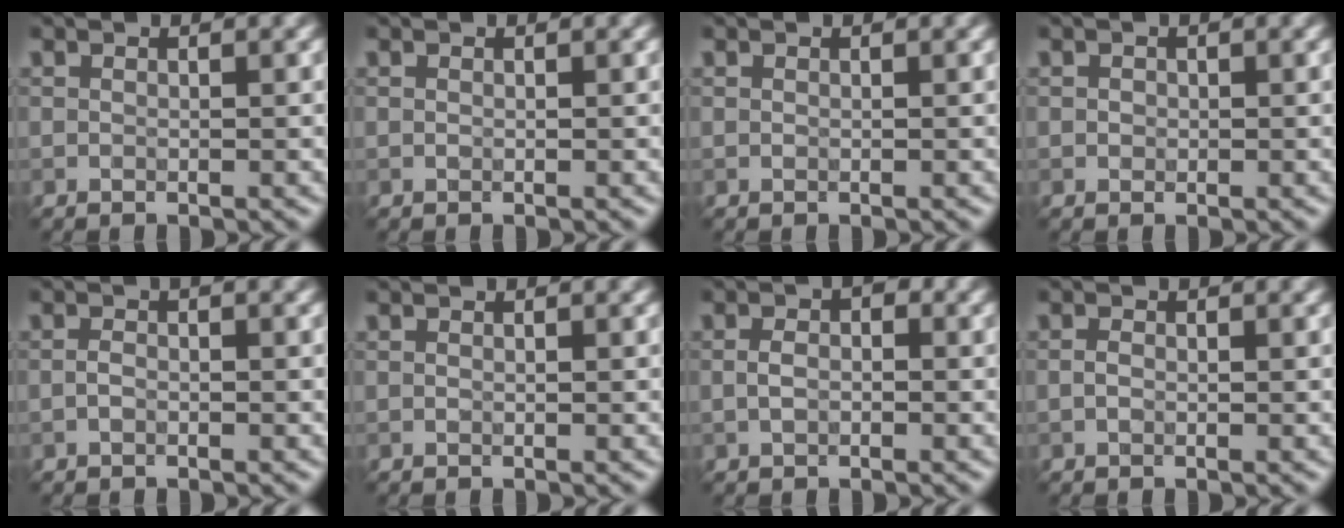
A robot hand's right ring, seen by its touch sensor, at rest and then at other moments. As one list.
[{"total": 0.0}, {"total": 0.0}, {"total": 0.6, "force": [0.0, 0.6, 0.2], "torque": [0.000, -0.002, -0.001]}, {"total": 1.0, "force": [-0.5, 0.4, 0.8], "torque": [-0.016, 0.002, -0.011]}, {"total": 0.0}, {"total": 1.9, "force": [-0.2, 1.2, 1.5], "torque": [-0.029, 0.004, -0.007]}, {"total": 0.8, "force": [-0.3, 0.5, 0.5], "torque": [-0.012, 0.001, -0.007]}]